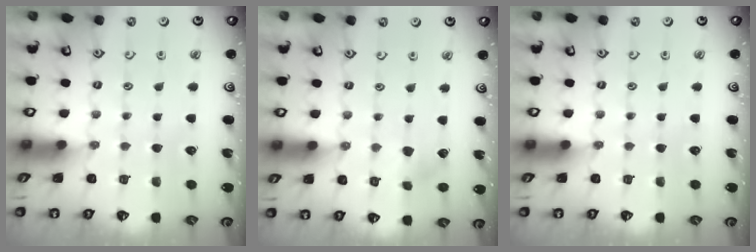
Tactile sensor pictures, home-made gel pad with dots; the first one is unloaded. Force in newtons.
{"total": 3.1, "press": 3.1, "slide": 0.5}
{"total": 0.0}